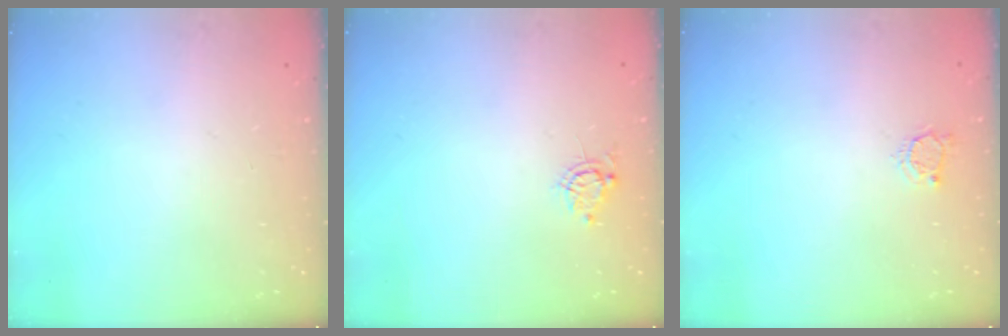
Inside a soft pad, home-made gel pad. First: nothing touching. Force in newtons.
{"total": 5.1, "press": 5.0, "slide": 1.1}
{"total": 3.0, "press": 3.0, "slide": 0.4}